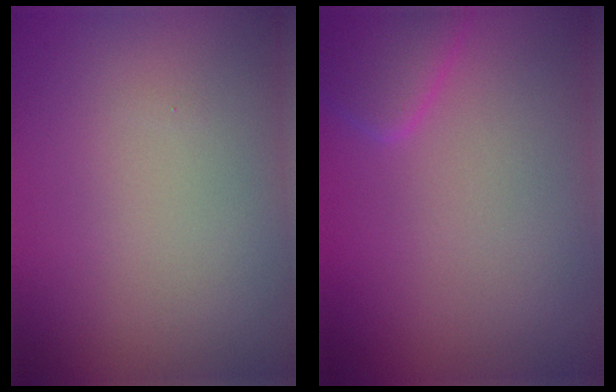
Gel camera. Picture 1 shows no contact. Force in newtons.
{"total": 2.3, "press": 2.3, "slide": 0.2}